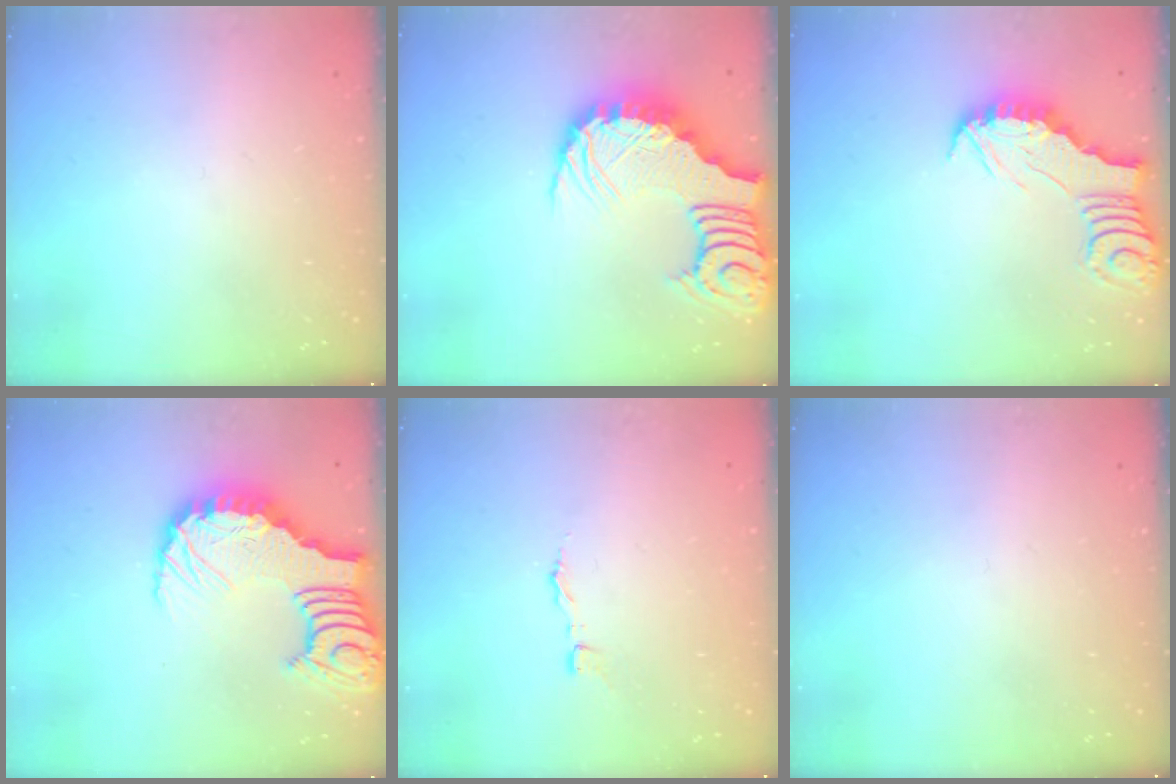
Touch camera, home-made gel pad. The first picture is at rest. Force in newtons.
{"total": 7.5, "press": 7.5, "slide": 1.0}
{"total": 2.4, "press": 2.4, "slide": 0.2}
{"total": 13.2, "press": 13.1, "slide": 1.6}
{"total": 2.9, "press": 2.9, "slide": 0.3}
{"total": 0.0}